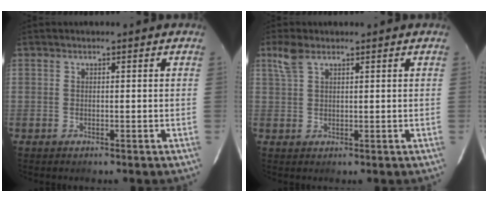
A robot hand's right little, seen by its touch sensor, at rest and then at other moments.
{"total": 3.3, "force": [2.3, 1.3, 2.1], "torque": [-0.047, 0.008, 0.048]}